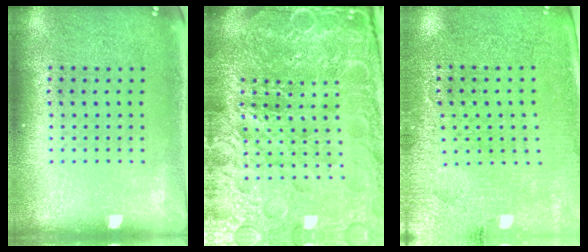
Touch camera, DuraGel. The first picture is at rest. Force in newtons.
{"total": 6.3, "press": 5.7, "slide": 2.8}
{"total": 3.0, "press": 2.9, "slide": 0.8}